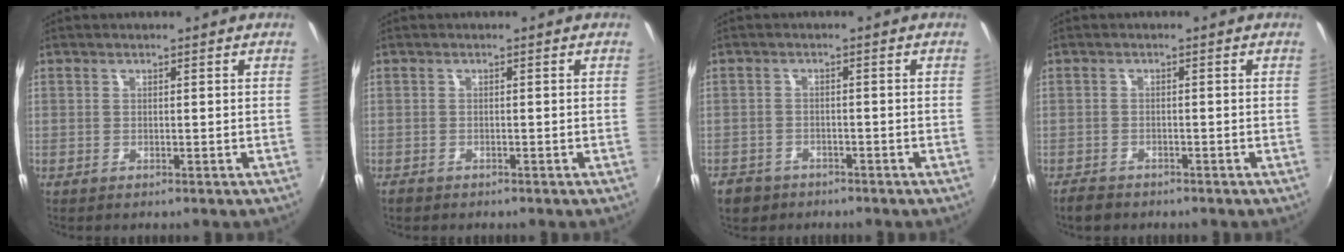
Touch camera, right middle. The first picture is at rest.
{"total": 1.3, "force": [-1.1, 0.7, 0.3], "torque": [-0.010, -0.002, -0.019]}
{"total": 4.9, "force": [-3.4, 3.3, 1.2], "torque": [-0.043, -0.002, -0.055]}
{"total": 3.0, "force": [-2.5, 1.3, 0.9], "torque": [-0.031, -0.005, -0.047]}